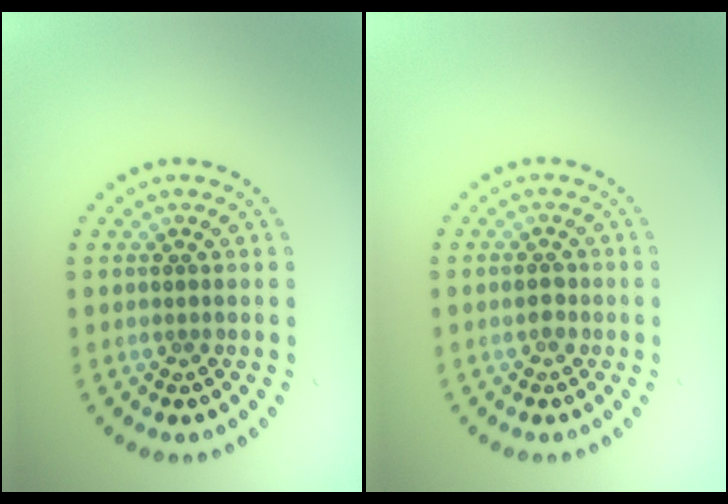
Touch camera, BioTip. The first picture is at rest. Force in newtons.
{"total": 1.3, "press": 1.3, "slide": 0.2}